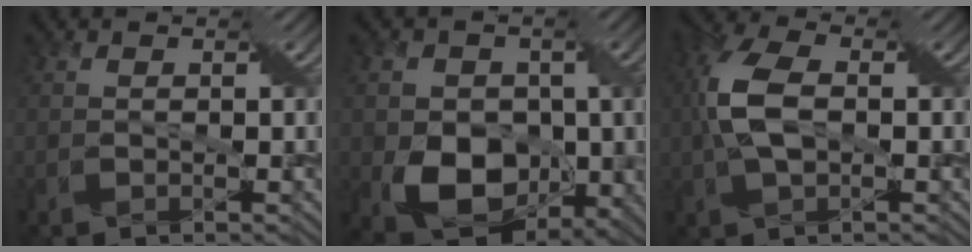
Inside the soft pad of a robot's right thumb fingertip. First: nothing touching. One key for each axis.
{"total": 10.5, "fx": -1.8, "fy": 7.9, "fz": 6.7, "tx": -0.117, "ty": -0.028, "tz": -0.033}
{"total": 8.6, "fx": 0.0, "fy": 4.5, "fz": 7.3, "tx": -0.177, "ty": 0.012, "tz": -0.008}